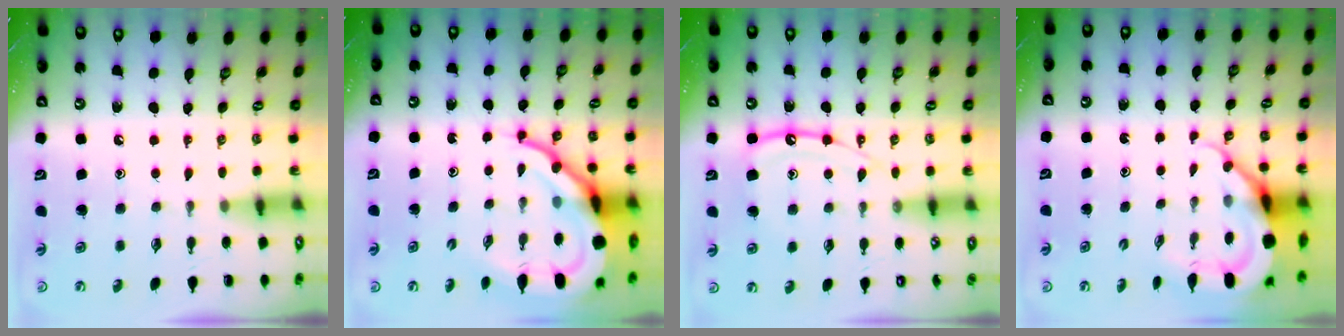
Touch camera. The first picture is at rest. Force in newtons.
{"total": 16.8, "press": 16.7, "slide": 1.7}
{"total": 12.4, "press": 12.3, "slide": 1.2}
{"total": 9.3, "press": 9.2, "slide": 1.2}